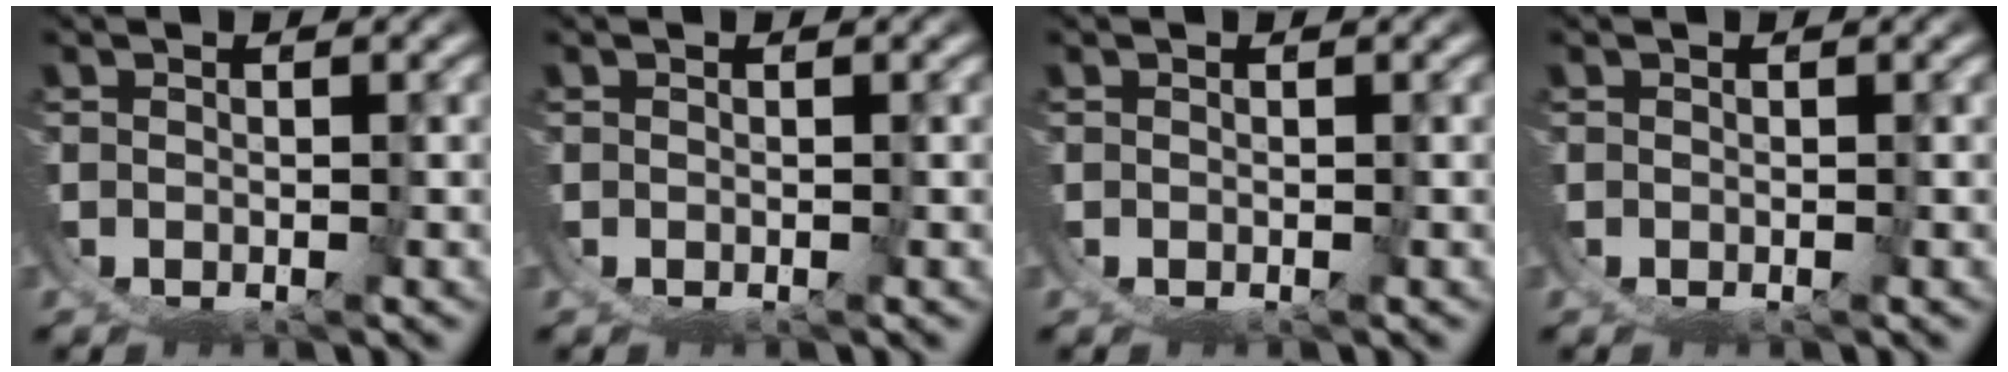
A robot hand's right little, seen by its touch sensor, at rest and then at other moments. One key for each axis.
{"total": 0.0}
{"total": 0.0}
{"total": 0.0}